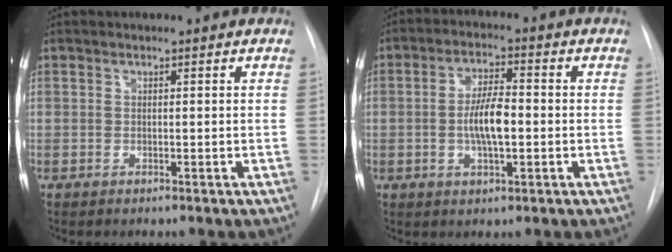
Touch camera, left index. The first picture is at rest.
{"total": 6.6, "force": [-0.9, 1.9, 6.3], "torque": [-0.124, 0.005, -0.018]}